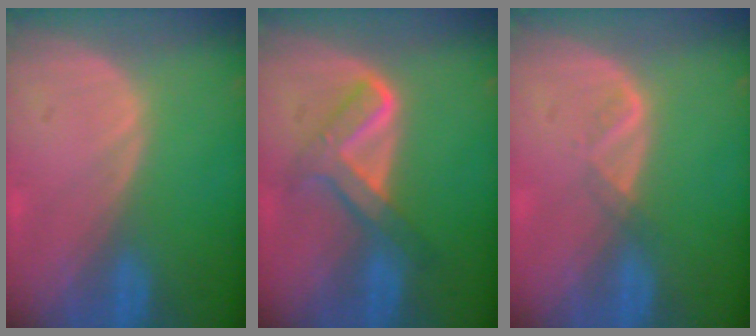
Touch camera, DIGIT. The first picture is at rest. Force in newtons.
{"total": 5.7, "press": 5.7, "slide": 0.3}
{"total": 1.6, "press": 1.5, "slide": 0.7}